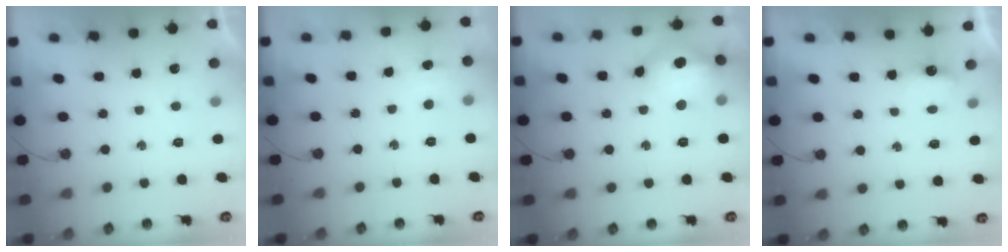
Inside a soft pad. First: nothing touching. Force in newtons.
{"total": 5.8, "press": 2.7, "slide": 5.2}
{"total": 15.7, "press": 15.5, "slide": 2.2}
{"total": 3.4, "press": 3.3, "slide": 0.7}